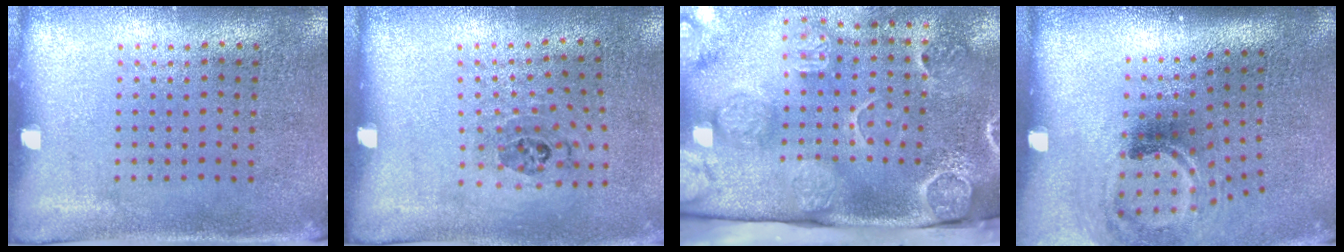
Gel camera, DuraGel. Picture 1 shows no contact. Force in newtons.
{"total": 1.1, "press": 0.7, "slide": 0.9}
{"total": 4.6, "press": 3.4, "slide": 3.1}
{"total": 2.0, "press": 1.3, "slide": 1.5}